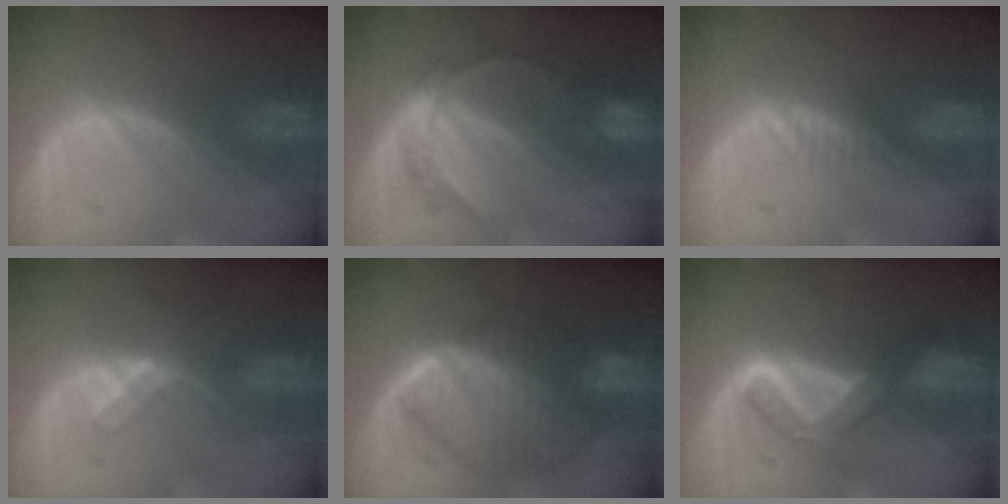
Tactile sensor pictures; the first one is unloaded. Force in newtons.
{"total": 6.7, "press": 5.8, "slide": 3.4}
{"total": 1.3, "press": 1.1, "slide": 0.7}
{"total": 5.4, "press": 4.9, "slide": 2.4}
{"total": 10.0, "press": 9.9, "slide": 0.8}
{"total": 5.2, "press": 5.2, "slide": 0.4}